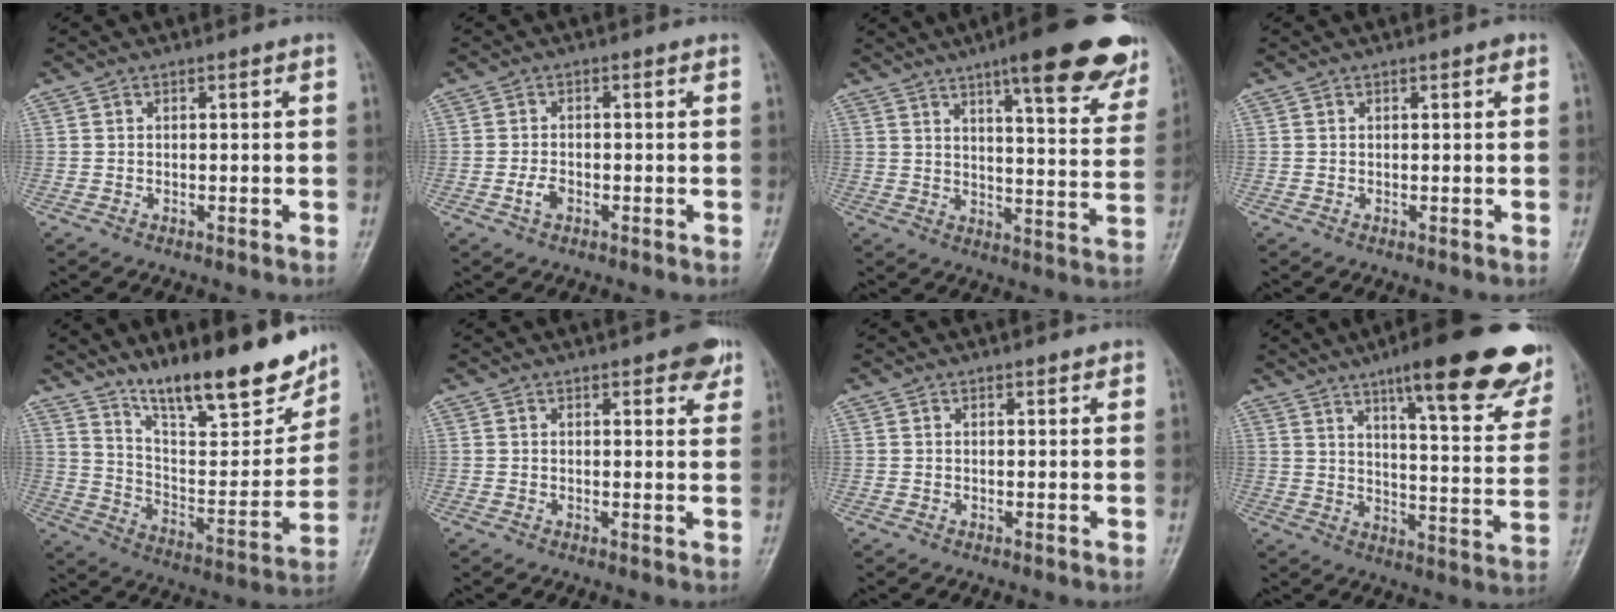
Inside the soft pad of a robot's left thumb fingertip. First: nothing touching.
{"total": 2.3, "force": [-0.9, 1.4, 1.5], "torque": [-0.028, 0.005, -0.019]}
{"total": 20.4, "force": [13.5, 4.6, 14.6], "torque": [-0.159, -0.052, 0.172]}
{"total": 0.6, "force": [0.4, 0.3, 0.4], "torque": [-0.003, 0.000, 0.001]}
{"total": 21.1, "force": [15.7, 5.5, 12.9], "torque": [-0.157, -0.089, 0.260]}
{"total": 4.3, "force": [2.7, 1.8, 2.9], "torque": [-0.016, -0.010, 0.029]}
{"total": 0.8, "force": [0.6, 0.4, 0.2], "torque": [0.001, -0.005, 0.006]}
{"total": 24.4, "force": [16.0, 5.4, 17.5], "torque": [-0.202, -0.058, 0.213]}